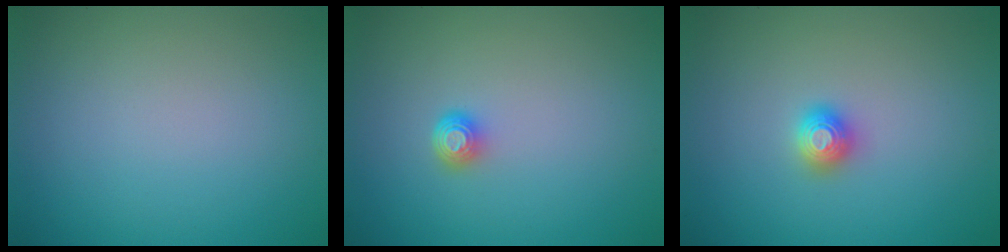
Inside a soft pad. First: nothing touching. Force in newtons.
{"total": 1.5, "press": 1.1, "slide": 1.0}
{"total": 1.3, "press": 1.3, "slide": 0.2}